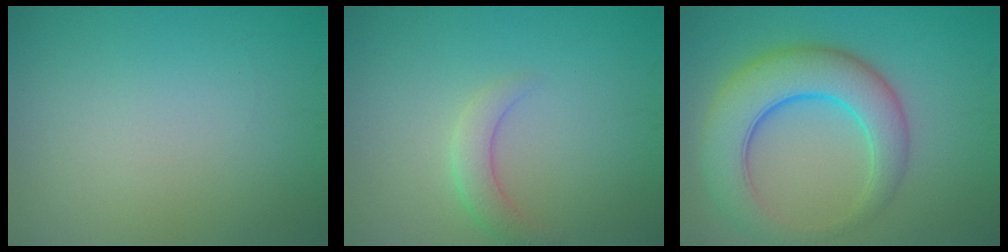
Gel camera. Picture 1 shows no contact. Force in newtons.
{"total": 2.3, "press": 2.2, "slide": 0.1}
{"total": 8.1, "press": 8.1, "slide": 0.4}